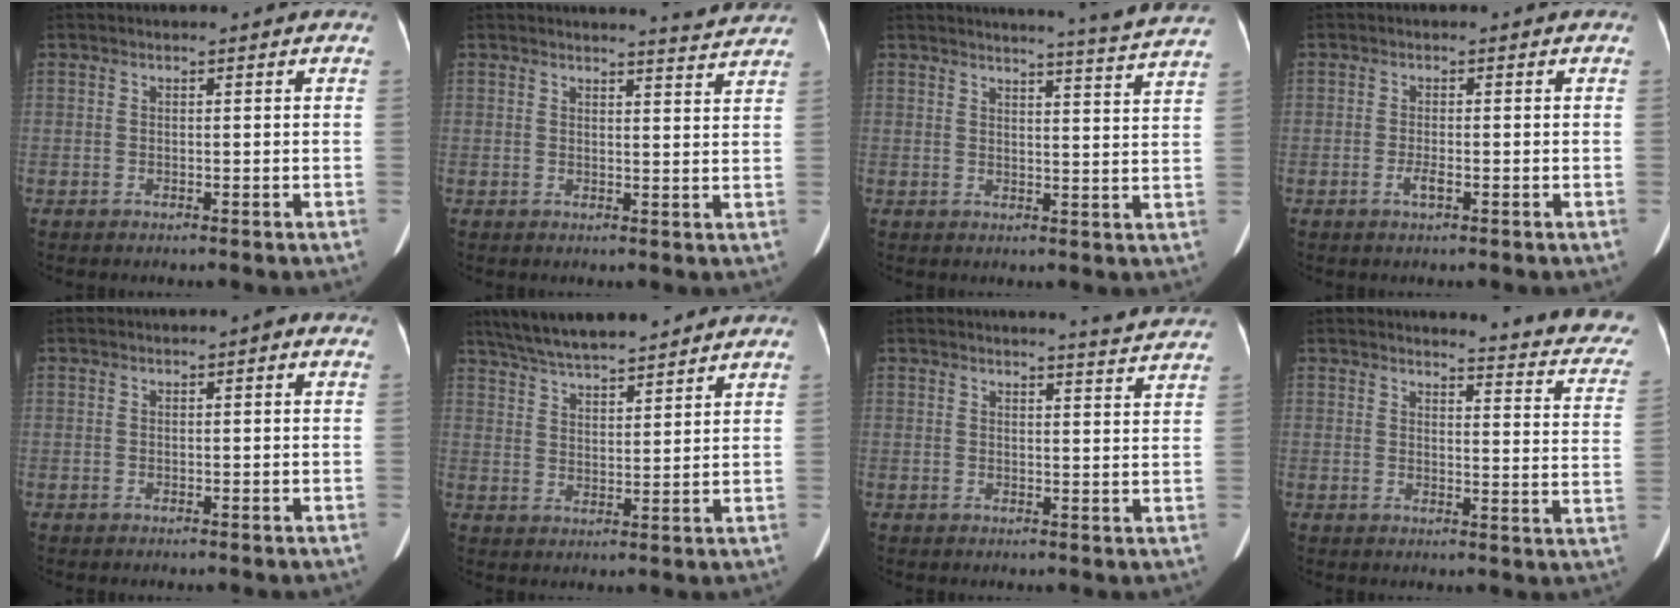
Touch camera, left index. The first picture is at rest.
{"total": 4.9, "force": [4.8, -0.5, 0.6], "torque": [-0.019, -0.014, 0.046]}
{"total": 12.1, "force": [11.5, -2.0, 3.2], "torque": [-0.047, -0.058, 0.119]}
{"total": 1.6, "force": [-0.7, 0.3, 1.4], "torque": [-0.030, -0.001, -0.013]}
{"total": 0.6, "force": [-0.1, 0.3, 0.5], "torque": [-0.003, 0.004, -0.005]}
{"total": 12.4, "force": [11.0, 1.5, 5.4], "torque": [-0.097, 0.027, 0.186]}
{"total": 5.4, "force": [5.2, -0.7, 1.3], "torque": [-0.025, -0.010, 0.049]}
{"total": 13.8, "force": [13.2, 1.3, 4.0], "torque": [-0.022, -0.084, 0.114]}